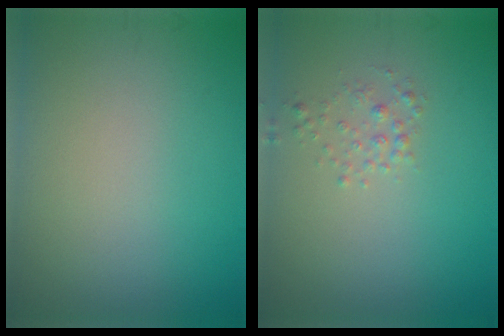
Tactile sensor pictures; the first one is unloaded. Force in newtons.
{"total": 1.1, "press": 1.1, "slide": 0.1}